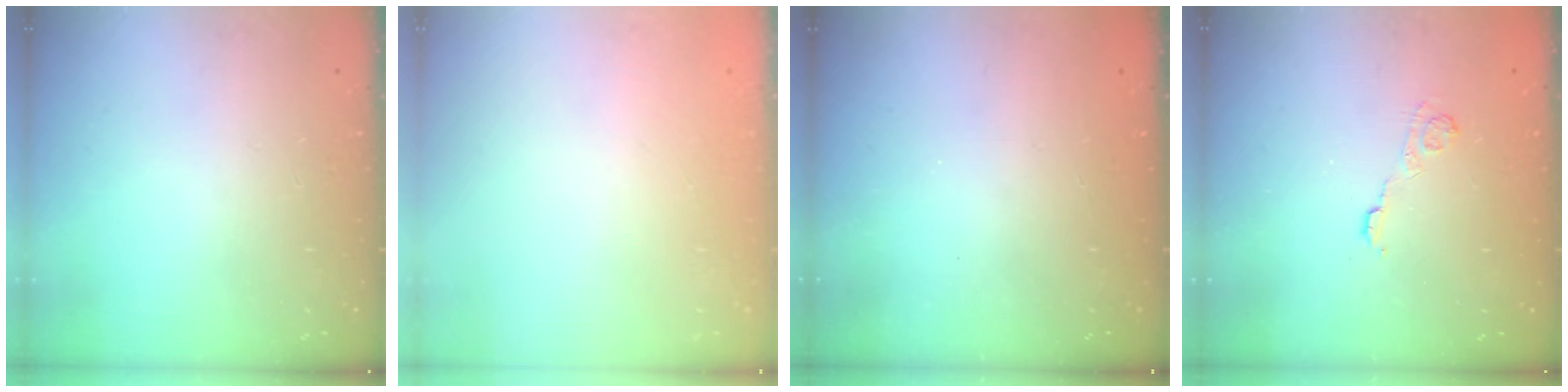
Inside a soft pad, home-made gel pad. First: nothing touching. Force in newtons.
{"total": 2.7, "press": 2.6, "slide": 0.8}
{"total": 2.3, "press": 2.2, "slide": 0.8}
{"total": 3.6, "press": 3.4, "slide": 1.2}